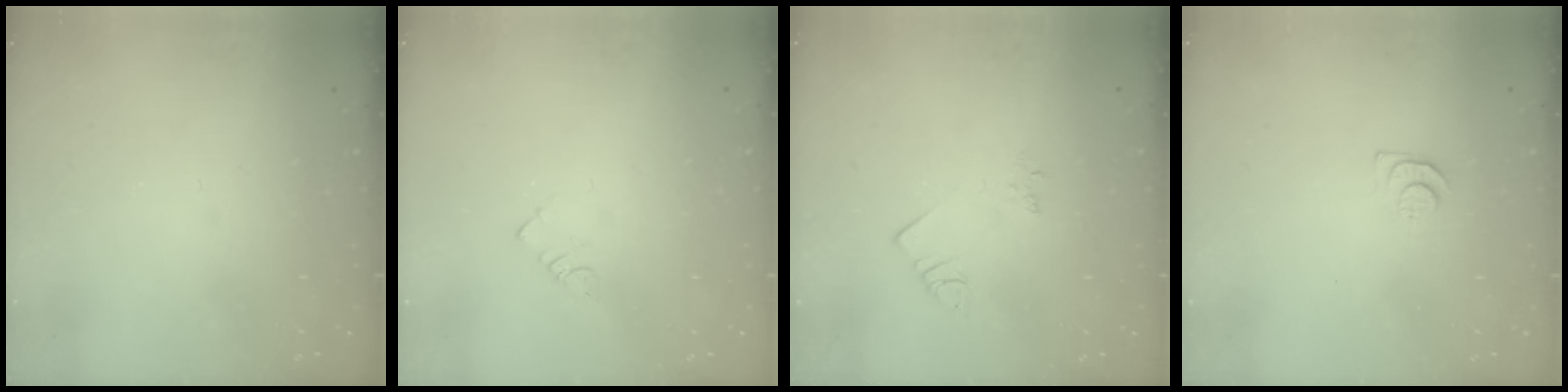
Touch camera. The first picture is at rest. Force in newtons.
{"total": 2.3, "press": 2.3, "slide": 0.4}
{"total": 2.5, "press": 2.5, "slide": 0.5}
{"total": 5.4, "press": 5.4, "slide": 0.7}